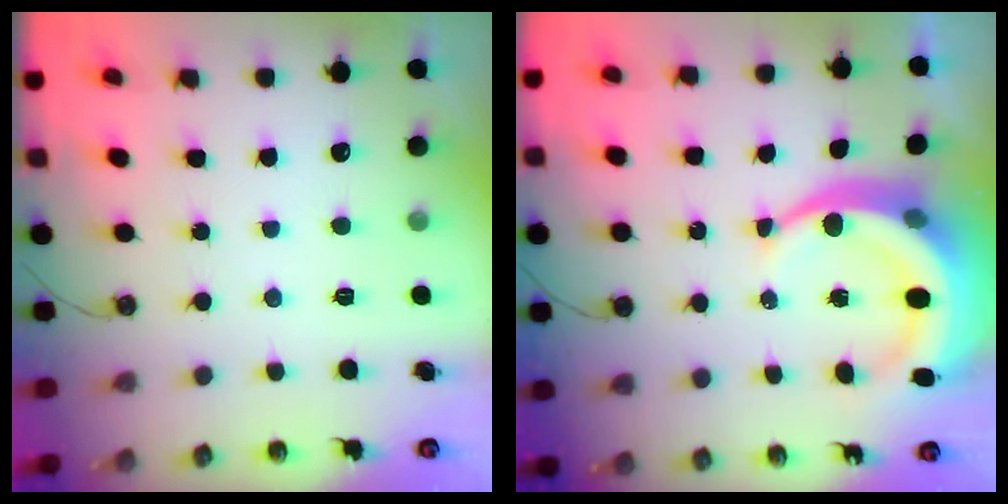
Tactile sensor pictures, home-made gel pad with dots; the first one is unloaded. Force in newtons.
{"total": 10.8, "press": 10.7, "slide": 1.4}